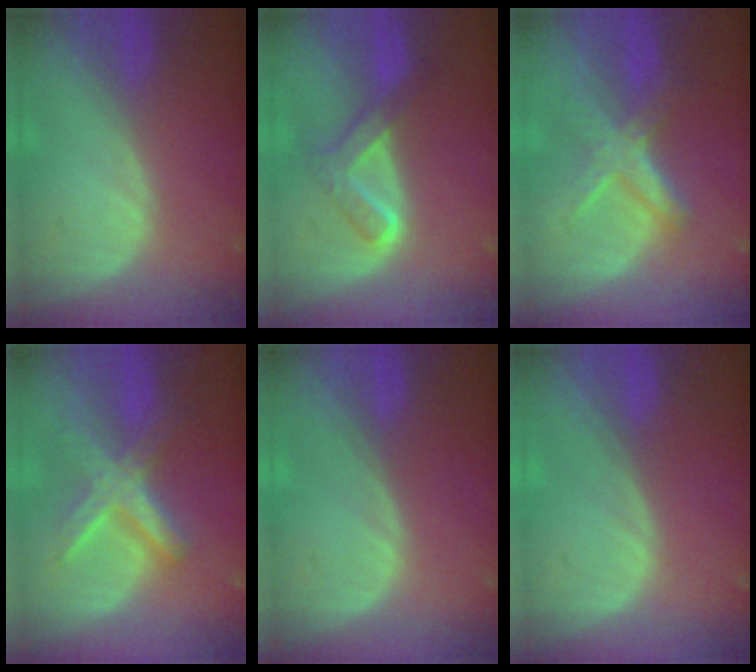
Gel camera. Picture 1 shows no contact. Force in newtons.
{"total": 5.7, "press": 5.6, "slide": 1.0}
{"total": 6.4, "press": 5.7, "slide": 3.0}
{"total": 7.3, "press": 7.3, "slide": 0.5}
{"total": 0.0}
{"total": 0.0}